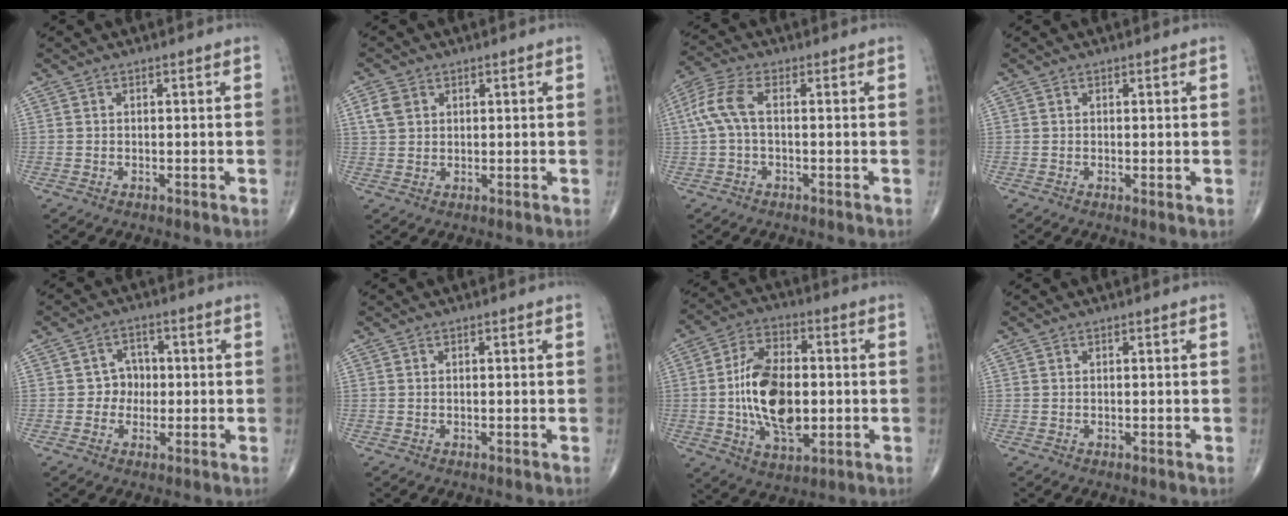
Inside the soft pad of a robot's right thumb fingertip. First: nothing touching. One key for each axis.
{"total": 3.6, "fx": 1.3, "fy": 2.8, "fz": 1.8, "tx": -0.028, "ty": 0.003, "tz": 0.030}
{"total": 6.6, "fx": 0.2, "fy": 2.9, "fz": 5.9, "tx": -0.154, "ty": 0.022, "tz": -0.002}
{"total": 0.7, "fx": -0.1, "fy": 0.1, "fz": 0.7, "tx": -0.012, "ty": -0.004, "tz": -0.005}
{"total": 4.1, "fx": -0.3, "fy": 3.8, "fz": 1.6, "tx": 0.010, "ty": 0.012, "tz": -0.015}
{"total": 0.0}
{"total": 16.2, "fx": -0.8, "fy": 9.0, "fz": 13.4, "tx": -0.226, "ty": 0.007, "tz": -0.012}
{"total": 0.0}